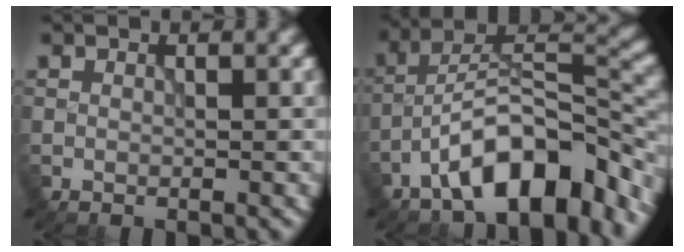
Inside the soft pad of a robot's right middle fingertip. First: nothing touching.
{"total": 10.1, "force": [-6.2, 3.8, 7.1], "torque": [-0.100, 0.018, -0.114]}